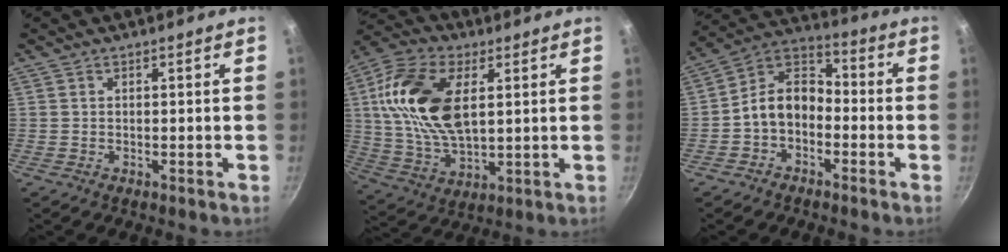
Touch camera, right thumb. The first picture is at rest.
{"total": 18.8, "force": [4.2, 10.4, 15.1], "torque": [-0.280, -0.003, 0.079]}
{"total": 9.8, "force": [-2.8, 7.0, 6.2], "torque": [-0.086, 0.054, -0.074]}